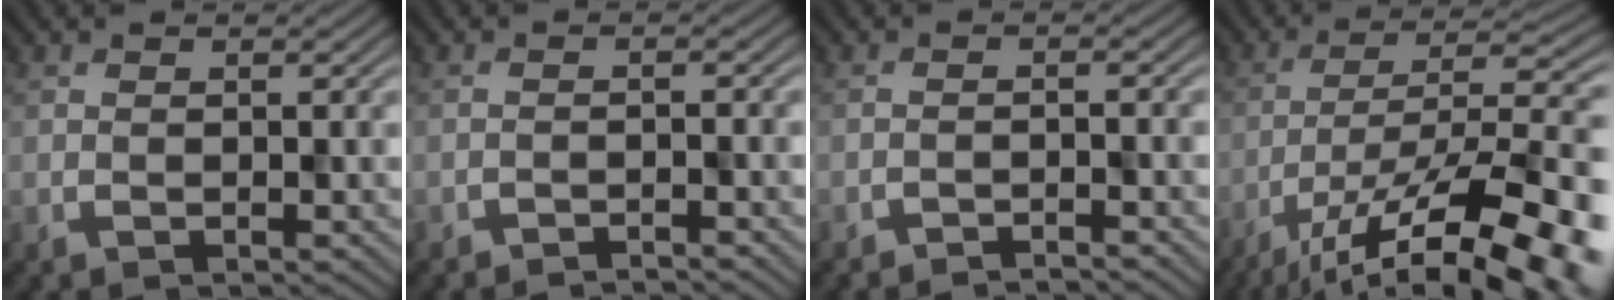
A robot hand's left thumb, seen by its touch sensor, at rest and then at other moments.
{"total": 2.1, "force": [-1.9, -0.4, -0.8], "torque": [0.019, 0.007, -0.038]}
{"total": 2.4, "force": [-2.2, -0.4, -0.8], "torque": [0.018, 0.008, -0.045]}
{"total": 15.8, "force": [-9.9, 4.8, 11.2], "torque": [-0.181, -0.013, -0.156]}